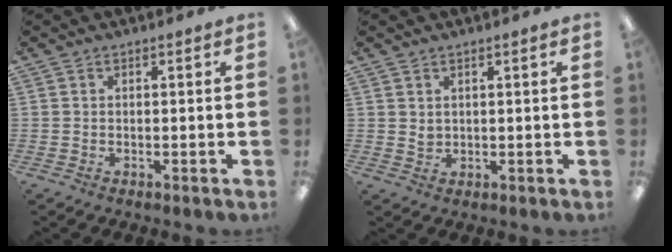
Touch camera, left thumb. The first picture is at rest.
{"total": 1.7, "force": [1.1, 1.1, 0.6], "torque": [-0.013, 0.001, 0.021]}